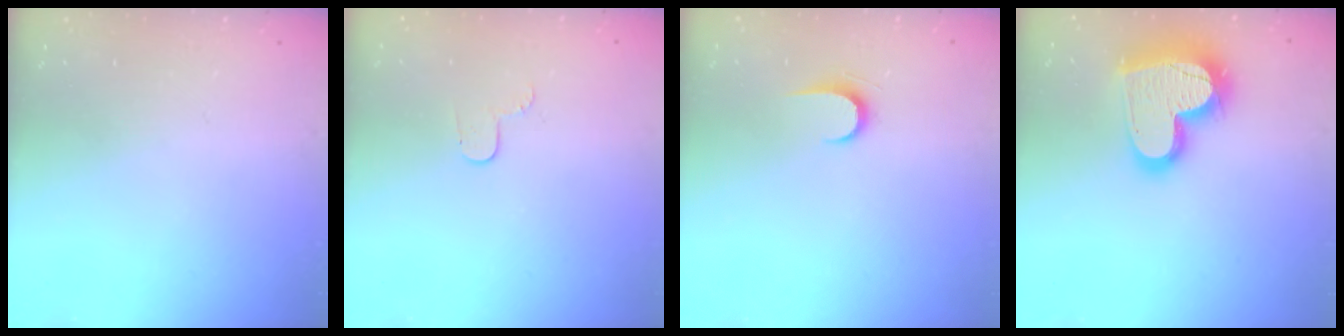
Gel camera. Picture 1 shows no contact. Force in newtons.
{"total": 4.0, "press": 3.9, "slide": 0.3}
{"total": 6.0, "press": 6.0, "slide": 0.7}
{"total": 21.2, "press": 21.1, "slide": 1.9}